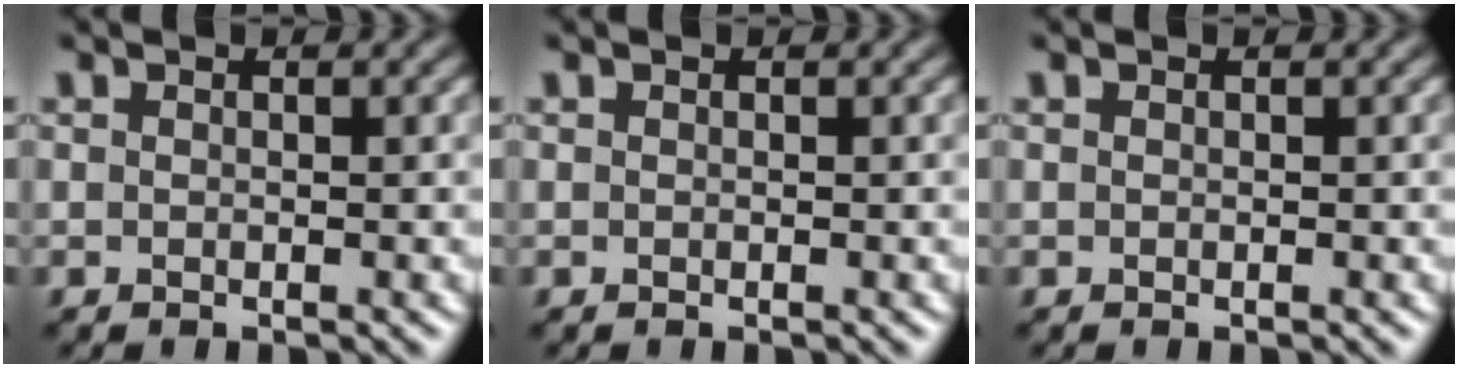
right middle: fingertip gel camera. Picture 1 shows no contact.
{"total": 0.0}
{"total": 0.0}